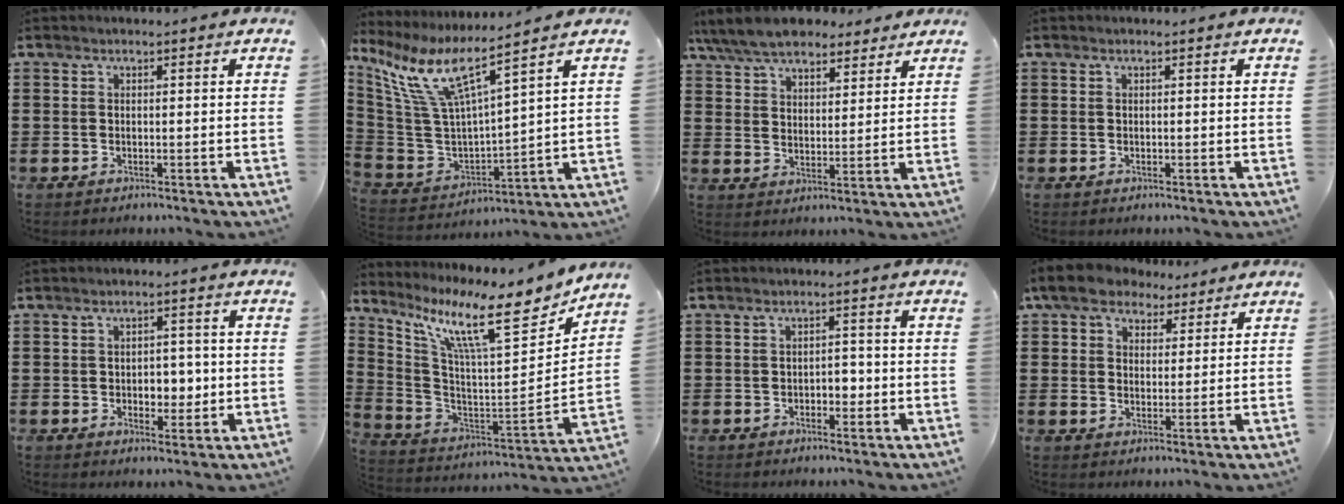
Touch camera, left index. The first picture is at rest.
{"total": 10.2, "force": [6.4, 1.4, 7.7], "torque": [-0.188, -0.047, 0.103]}
{"total": 8.2, "force": [7.1, 2.7, 3.2], "torque": [-0.089, -0.010, 0.131]}
{"total": 0.0}
{"total": 4.3, "force": [-0.4, 2.9, 3.2], "torque": [-0.051, 0.000, -0.016]}
{"total": 13.1, "force": [9.4, 1.6, 9.0], "torque": [-0.192, -0.070, 0.147]}
{"total": 2.5, "force": [-0.8, 1.5, 1.8], "torque": [-0.039, 0.005, -0.020]}
{"total": 6.4, "force": [4.6, 3.7, 2.5], "torque": [-0.064, 0.003, 0.083]}